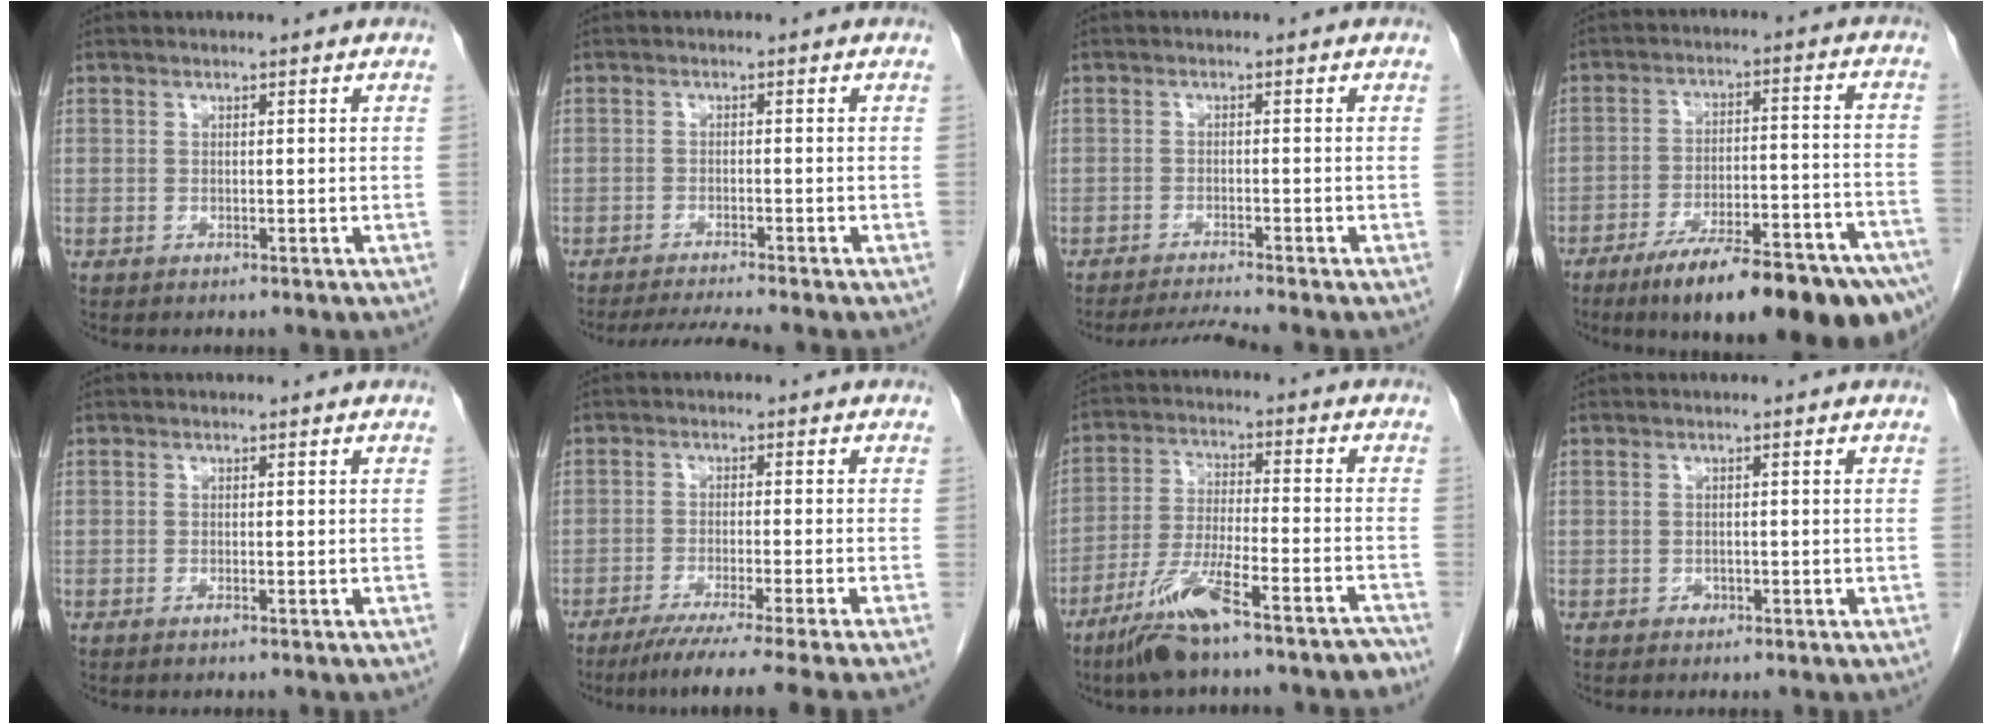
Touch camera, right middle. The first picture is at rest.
{"total": 4.3, "force": [-3.8, -1.4, 1.4], "torque": [-0.028, -0.019, -0.065]}
{"total": 3.6, "force": [-3.1, -1.8, 0.4], "torque": [-0.019, -0.019, -0.055]}
{"total": 22.4, "force": [-15.6, 3.7, 15.7], "torque": [-0.159, 0.010, -0.229]}
{"total": 0.5, "force": [-0.4, 0.1, 0.3], "torque": [-0.011, 0.000, -0.007]}
{"total": 12.0, "force": [-9.8, -2.3, 6.5], "torque": [-0.069, -0.040, -0.146]}
{"total": 13.0, "force": [-9.9, 1.5, 8.4], "torque": [-0.147, -0.006, -0.168]}
{"total": 0.8, "force": [-0.5, 0.6, 0.3], "torque": [-0.004, 0.003, -0.008]}